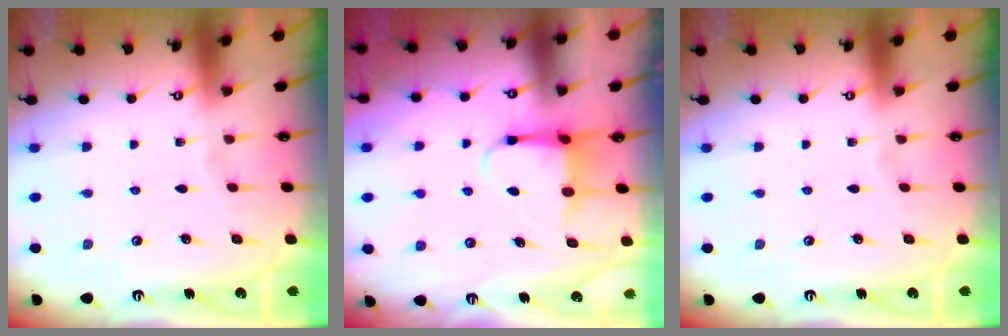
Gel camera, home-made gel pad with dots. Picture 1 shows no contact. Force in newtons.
{"total": 5.1, "press": 5.0, "slide": 0.7}
{"total": 0.0}